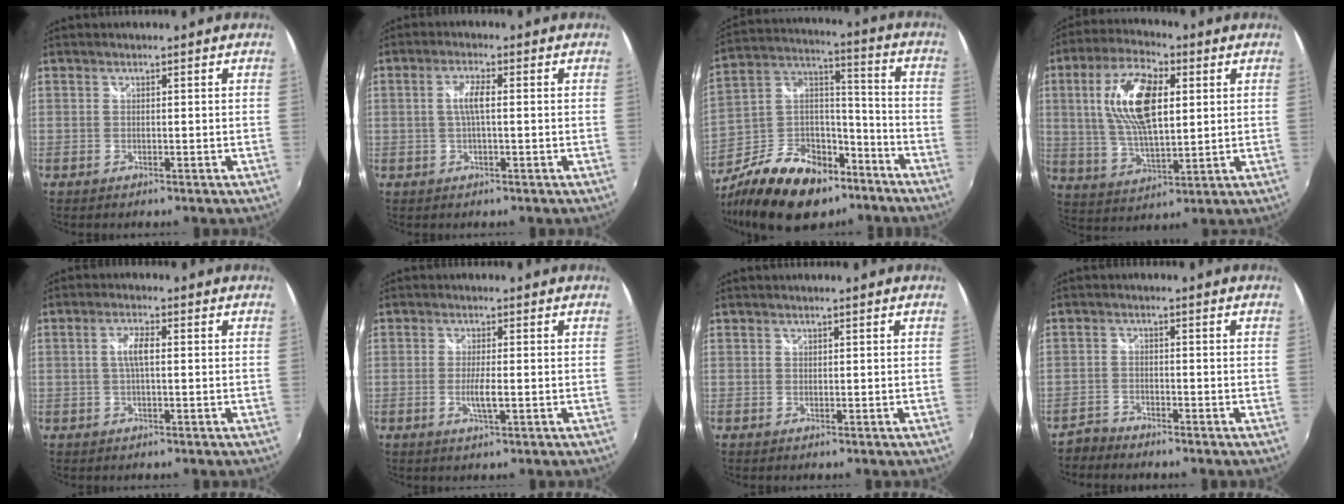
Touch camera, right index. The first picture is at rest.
{"total": 3.5, "force": [0.1, 0.5, 3.5], "torque": [-0.068, 0.003, 0.002]}
{"total": 22.3, "force": [-13.8, 12.5, 12.3], "torque": [-0.255, 0.030, -0.216]}
{"total": 15.3, "force": [3.6, 6.8, 13.2], "torque": [-0.252, 0.013, 0.071]}
{"total": 3.5, "force": [0.2, 0.9, 3.3], "torque": [-0.065, 0.004, 0.004]}
{"total": 3.2, "force": [-0.7, 0.3, 3.1], "torque": [-0.059, -0.008, -0.013]}
{"total": 0.0}
{"total": 2.8, "force": [-2.7, 0.8, 0.1], "torque": [-0.010, 0.000, -0.057]}